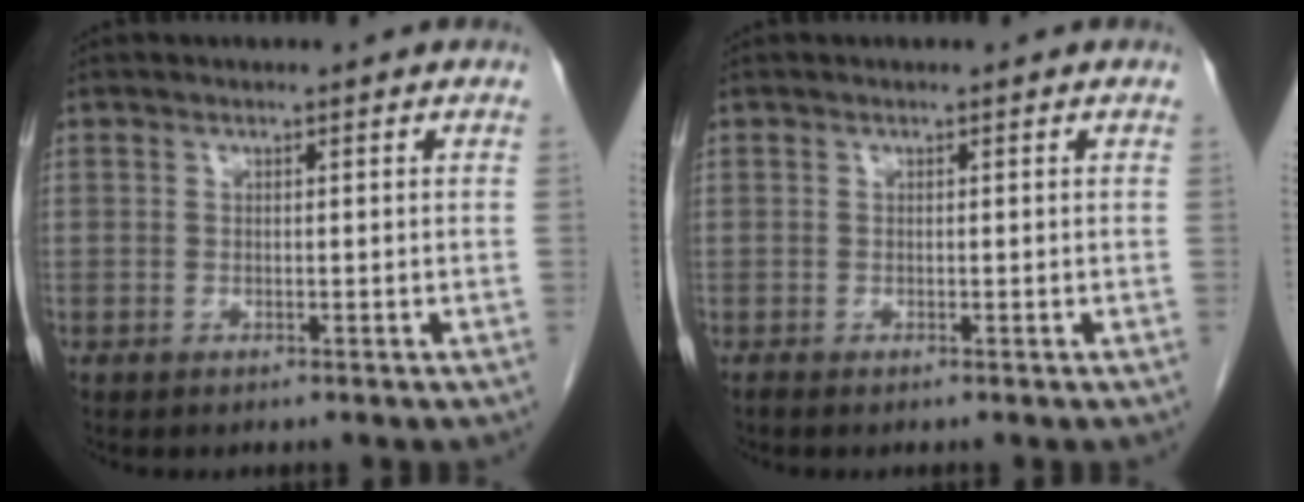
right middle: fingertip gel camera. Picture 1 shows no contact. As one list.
[{"total": 0.0}]